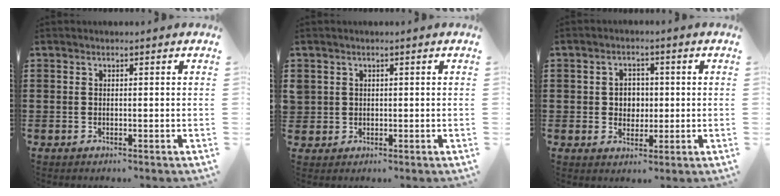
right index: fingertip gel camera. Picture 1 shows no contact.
{"total": 1.2, "force": [0.3, 1.2, 0.1], "torque": [-0.009, 0.004, 0.006]}
{"total": 3.2, "force": [0.1, 2.9, 1.2], "torque": [-0.027, 0.007, -0.005]}